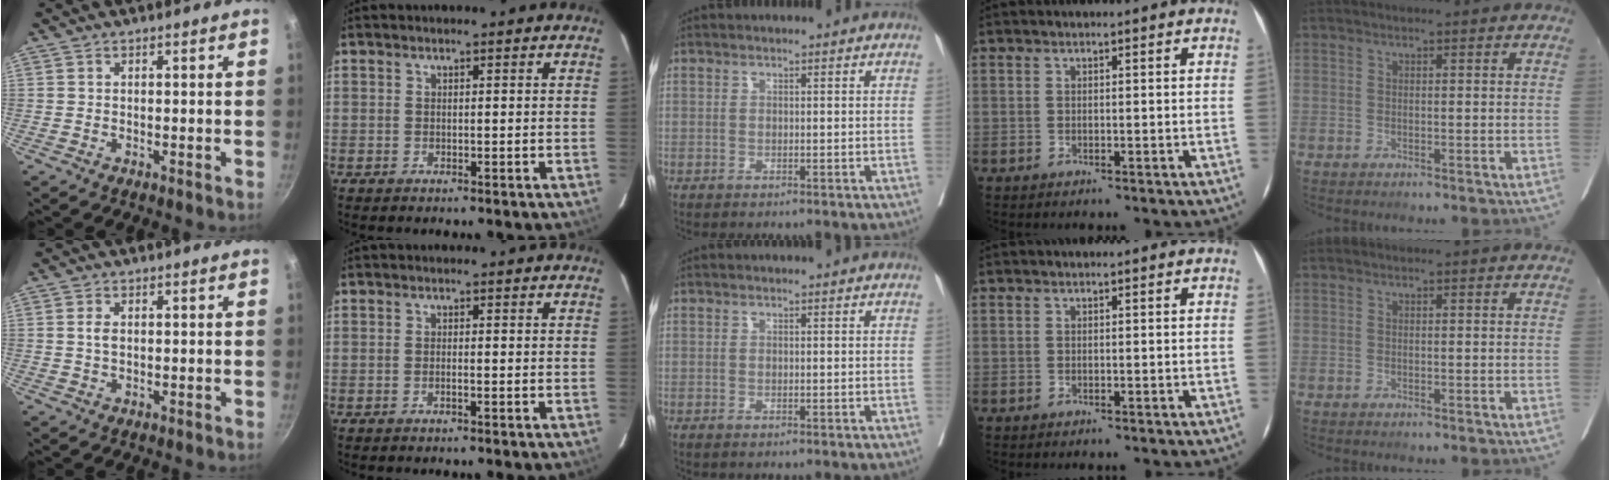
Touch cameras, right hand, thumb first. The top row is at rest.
{"thumb": {"total": 2.1, "force": [0.3, 1.3, 1.6], "torque": [-0.032, 0.000, 0.007]}, "index": {"total": 0.7, "force": [-0.3, 0.0, 0.6], "torque": [-0.013, 0.001, -0.005]}}